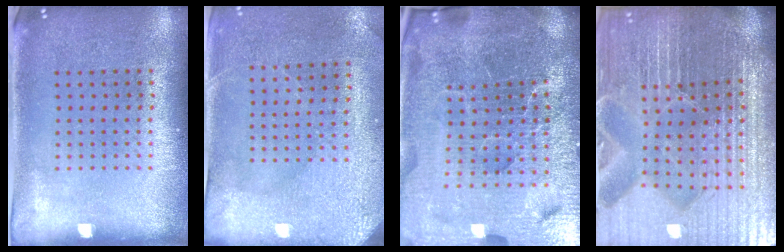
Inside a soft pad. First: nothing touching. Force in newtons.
{"total": 2.9, "press": 2.7, "slide": 1.1}
{"total": 7.0, "press": 6.1, "slide": 3.4}
{"total": 7.2, "press": 6.3, "slide": 3.5}